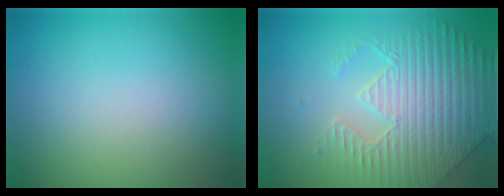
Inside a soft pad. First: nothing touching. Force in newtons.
{"total": 4.7, "press": 4.6, "slide": 1.1}